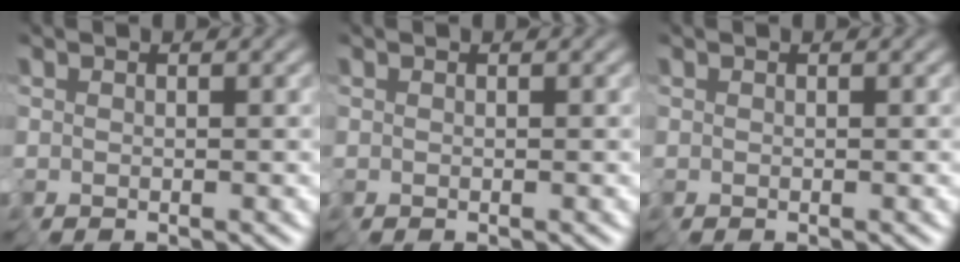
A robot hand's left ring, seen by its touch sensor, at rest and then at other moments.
{"total": 0.0}
{"total": 0.0}